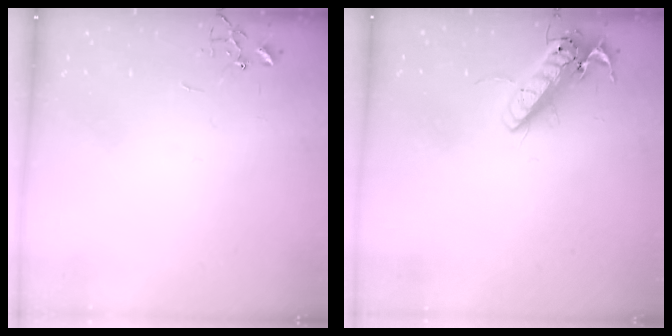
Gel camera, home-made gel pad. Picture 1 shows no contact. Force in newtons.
{"total": 14.9, "press": 14.7, "slide": 2.8}